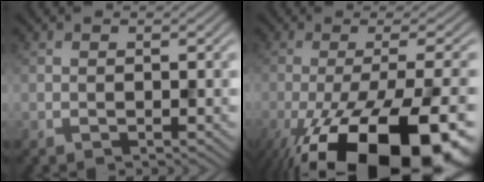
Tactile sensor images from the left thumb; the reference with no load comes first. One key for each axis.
{"total": 20.0, "fx": -10.6, "fy": 6.7, "fz": 15.6, "tx": -0.242, "ty": -0.030, "tz": -0.155}